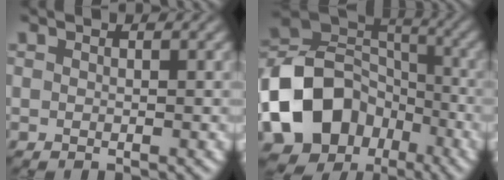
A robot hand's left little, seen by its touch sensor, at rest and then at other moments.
{"total": 12.9, "force": [-5.3, 9.9, 6.4], "torque": [-0.151, -0.004, -0.099]}